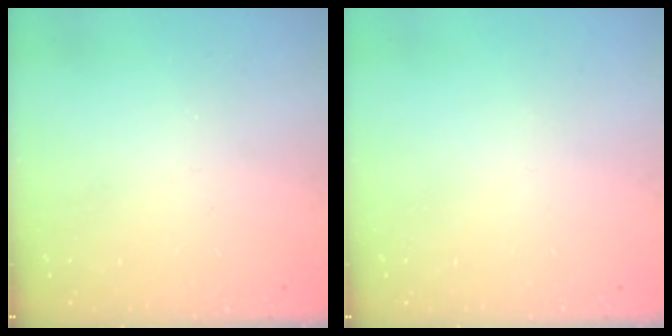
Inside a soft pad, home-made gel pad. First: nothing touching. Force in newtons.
{"total": 0.0}